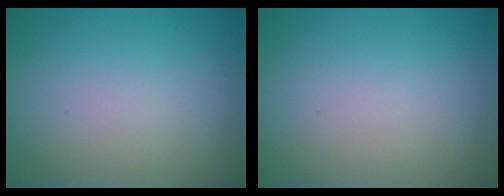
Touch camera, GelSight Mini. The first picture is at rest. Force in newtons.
{"total": 0.0}